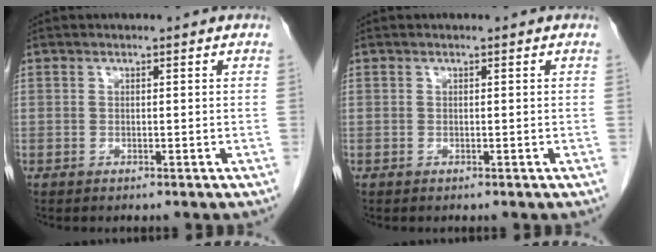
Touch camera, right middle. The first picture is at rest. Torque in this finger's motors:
{"motor_torque": [0.19, -0.06, 0.03, 0.01]}